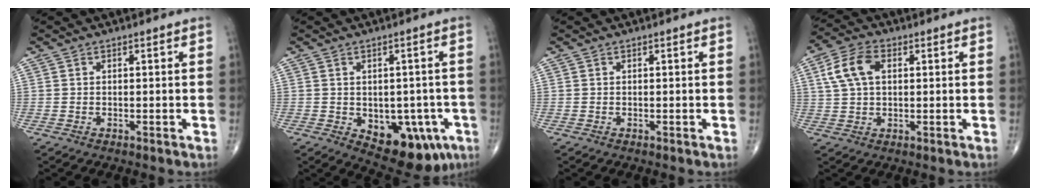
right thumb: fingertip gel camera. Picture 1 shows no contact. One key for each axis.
{"total": 12.3, "fx": -4.3, "fy": 7.6, "fz": 8.8, "tx": -0.070, "ty": 0.013, "tz": -0.040}
{"total": 0.0}
{"total": 8.0, "fx": 2.1, "fy": 4.9, "fz": 6.0, "tx": -0.120, "ty": 0.014, "tz": 0.038}